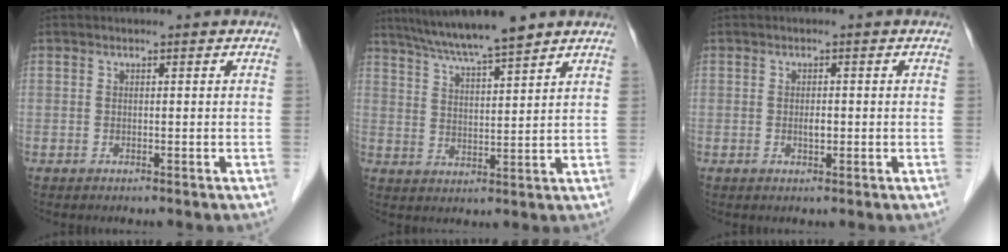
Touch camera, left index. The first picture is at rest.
{"total": 10.7, "force": [9.0, 0.0, 5.8], "torque": [-0.101, 0.018, 0.147]}
{"total": 1.4, "force": [-0.3, 0.6, 1.2], "torque": [-0.023, -0.001, -0.005]}